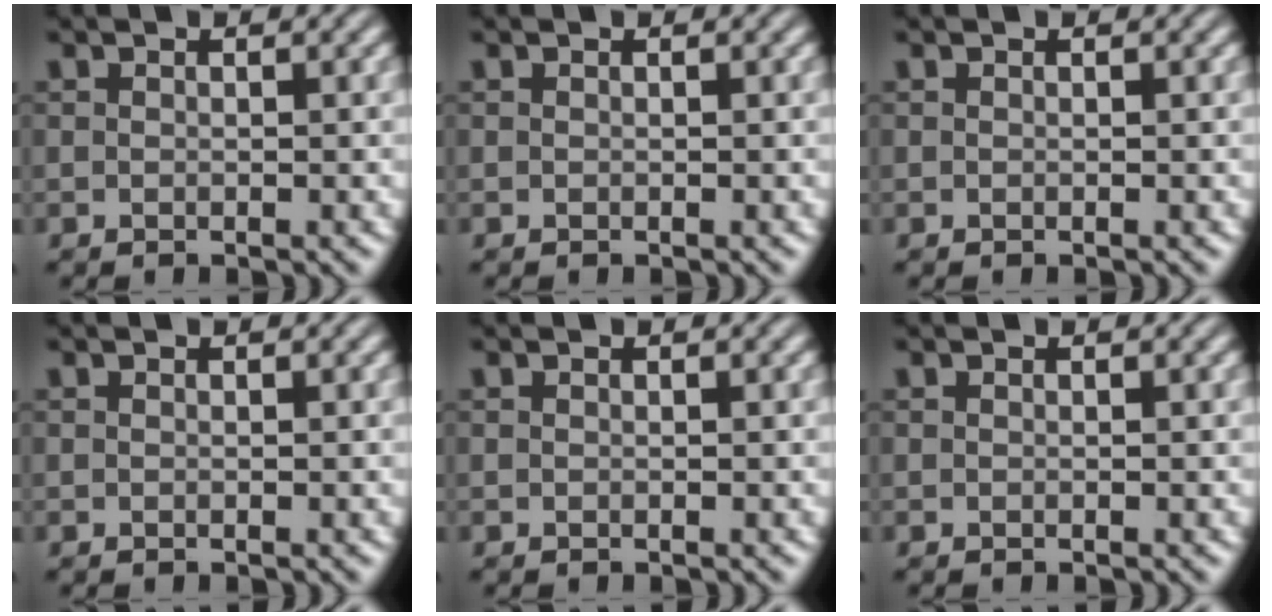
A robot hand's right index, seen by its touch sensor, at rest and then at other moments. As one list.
[{"total": 0.0}, {"total": 0.0}, {"total": 0.0}, {"total": 0.0}, {"total": 0.0}]